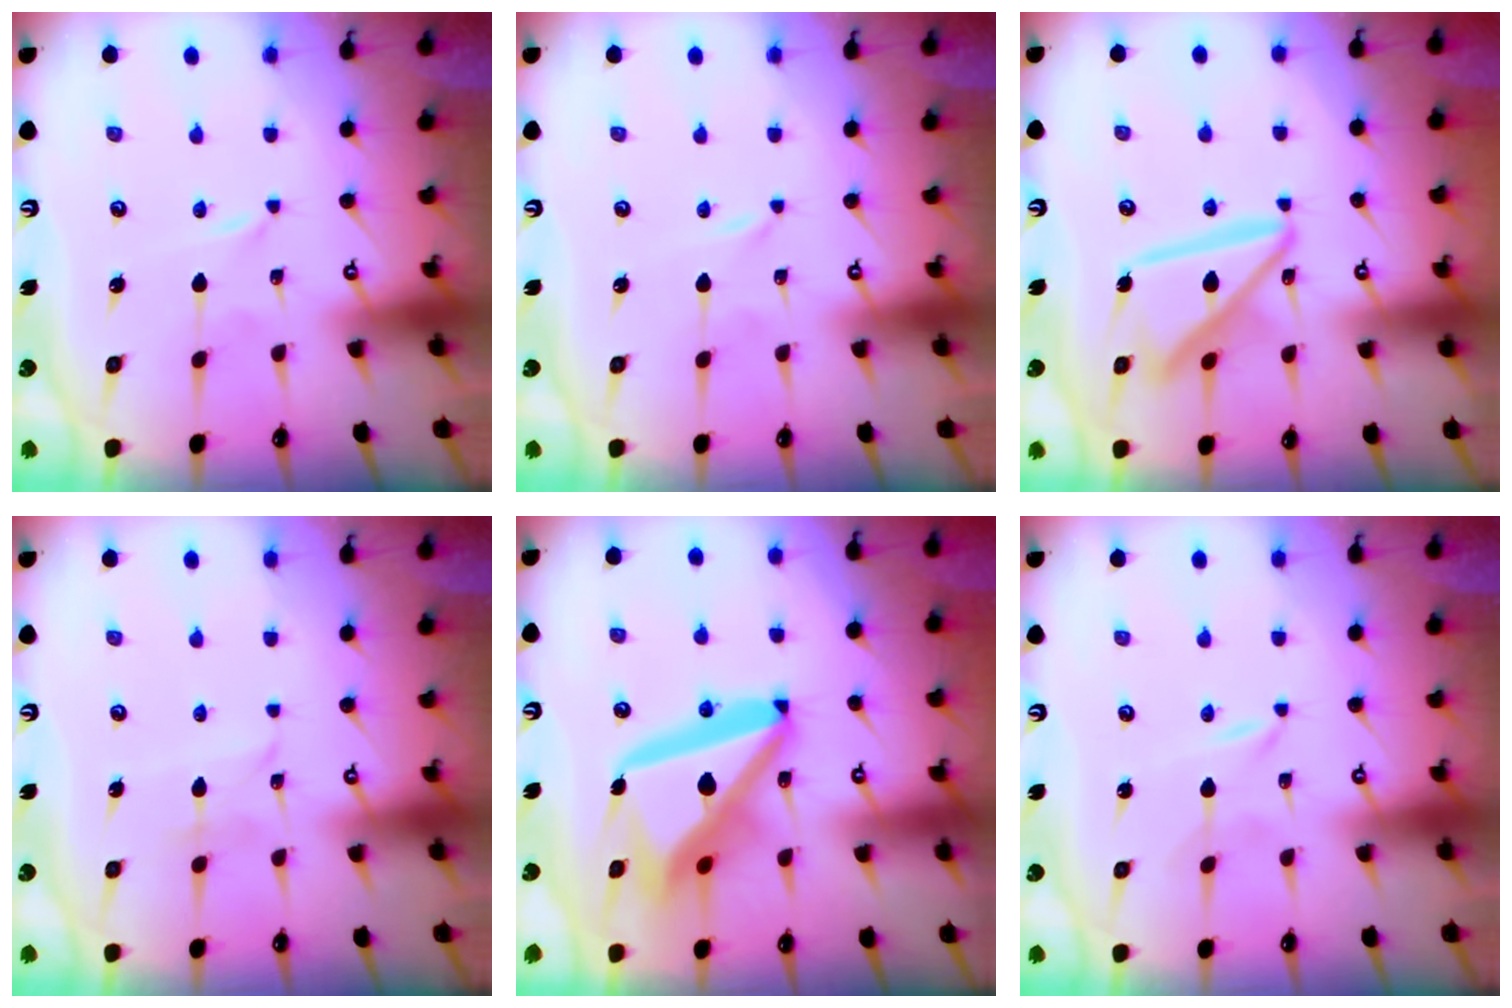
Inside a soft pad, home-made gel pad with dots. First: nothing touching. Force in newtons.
{"total": 0.0}
{"total": 14.0, "press": 13.9, "slide": 1.6}
{"total": 2.8, "press": 2.8, "slide": 0.3}
{"total": 20.8, "press": 20.7, "slide": 2.4}
{"total": 0.0}